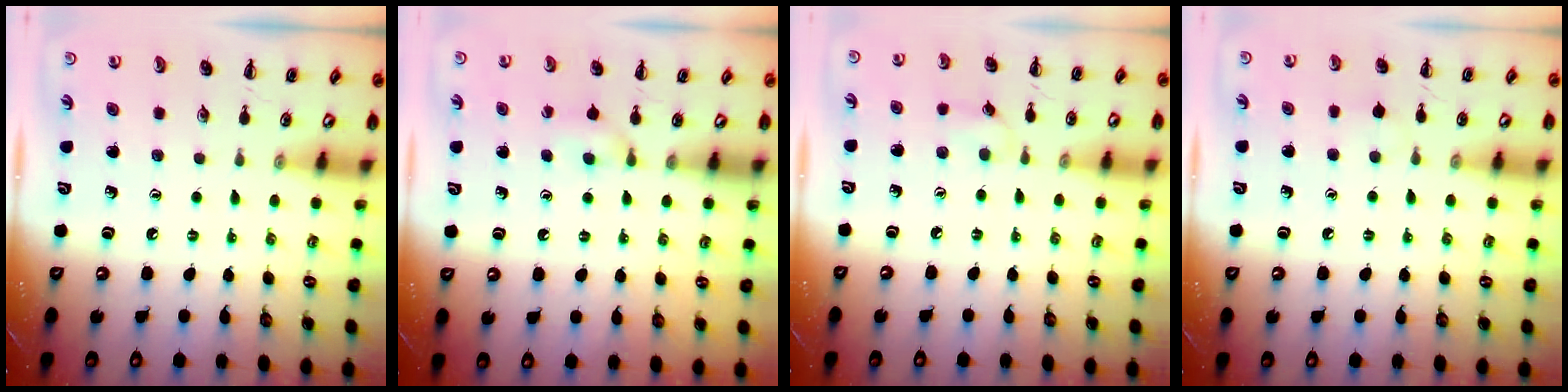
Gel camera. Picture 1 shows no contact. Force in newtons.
{"total": 4.4, "press": 4.1, "slide": 1.5}
{"total": 4.0, "press": 3.7, "slide": 1.5}
{"total": 5.5, "press": 5.2, "slide": 1.6}